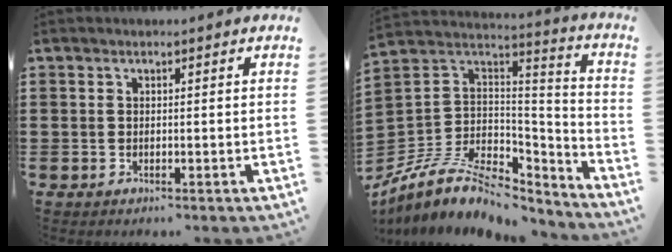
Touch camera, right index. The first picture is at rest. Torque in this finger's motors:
{"motor_torque": [0.03, -0.04, -0.93, -0.21]}